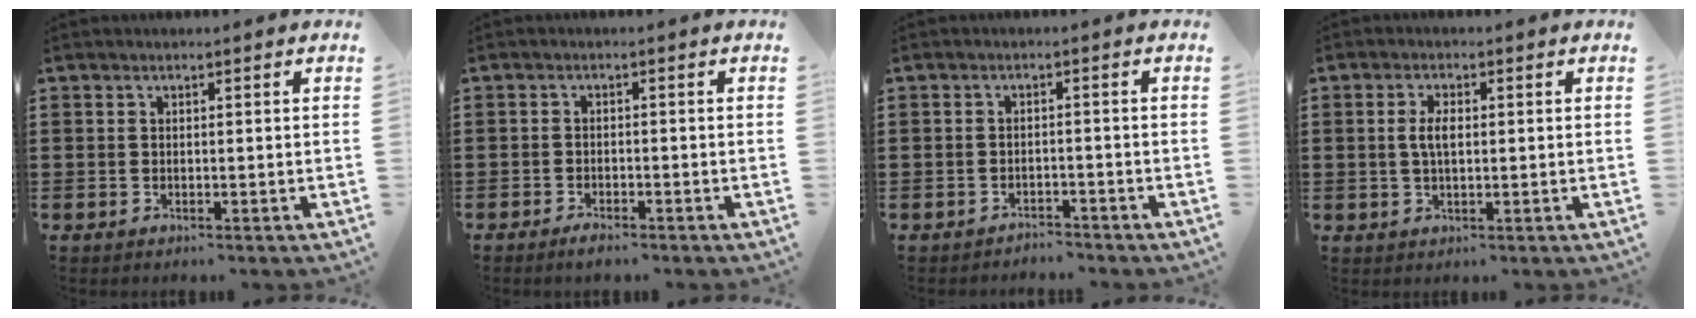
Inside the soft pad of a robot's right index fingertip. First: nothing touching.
{"total": 1.6, "force": [-1.6, 0.2, 0.4], "torque": [-0.012, -0.002, -0.030]}
{"total": 2.0, "force": [-2.0, 0.2, -0.2], "torque": [-0.004, 0.002, -0.046]}
{"total": 3.3, "force": [0.3, 1.3, 3.0], "torque": [-0.062, 0.005, 0.003]}